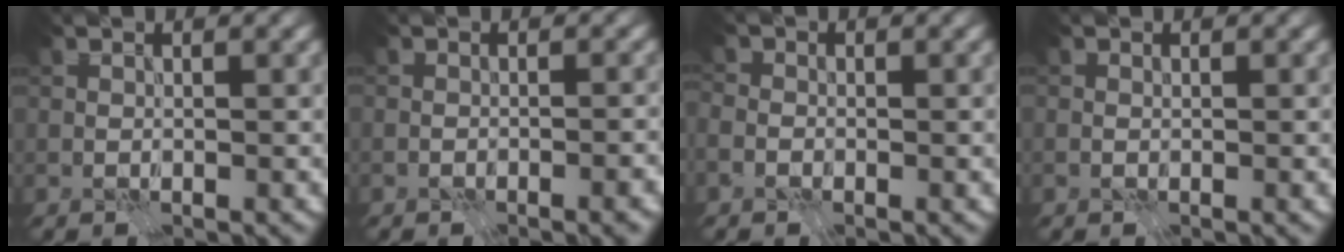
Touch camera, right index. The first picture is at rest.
{"total": 1.7, "force": [-0.7, 0.5, 1.5], "torque": [-0.006, 0.005, -0.011]}
{"total": 1.2, "force": [-0.5, 1.0, 0.4], "torque": [-0.003, 0.000, -0.008]}
{"total": 0.0}